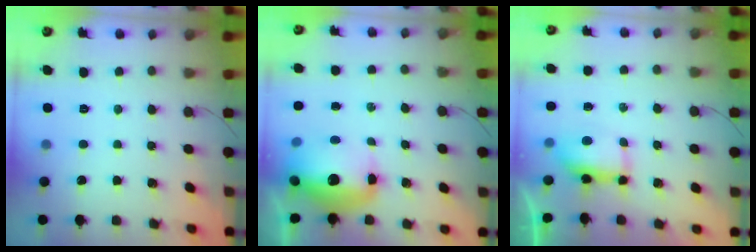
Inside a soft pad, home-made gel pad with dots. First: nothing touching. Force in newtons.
{"total": 16.8, "press": 14.2, "slide": 8.9}
{"total": 6.8, "press": 6.8, "slide": 0.4}